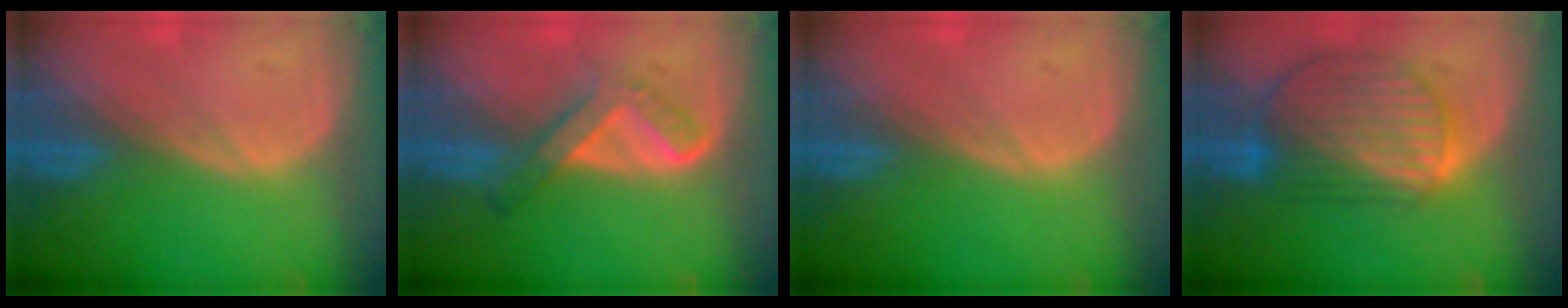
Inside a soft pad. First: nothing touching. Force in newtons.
{"total": 5.4, "press": 5.0, "slide": 2.0}
{"total": 0.0}
{"total": 10.0, "press": 8.6, "slide": 5.2}